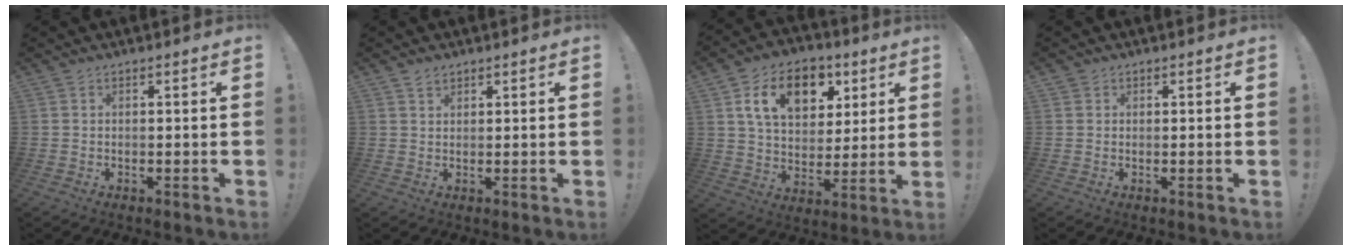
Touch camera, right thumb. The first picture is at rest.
{"total": 1.8, "force": [1.5, 0.9, 0.5], "torque": [0.004, -0.011, 0.025]}
{"total": 16.4, "force": [7.3, 10.9, 9.9], "torque": [-0.150, -0.022, 0.134]}
{"total": 0.9, "force": [0.8, 0.4, 0.1], "torque": [0.005, -0.004, 0.013]}